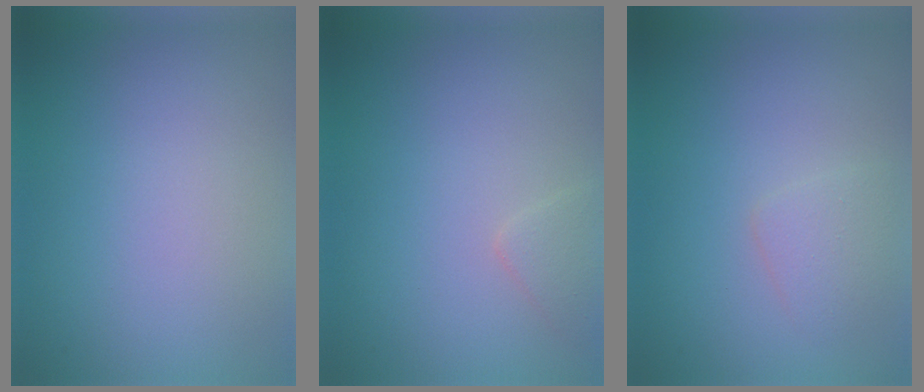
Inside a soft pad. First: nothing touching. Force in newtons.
{"total": 1.3, "press": 1.3, "slide": 0.1}
{"total": 1.6, "press": 1.6, "slide": 0.1}